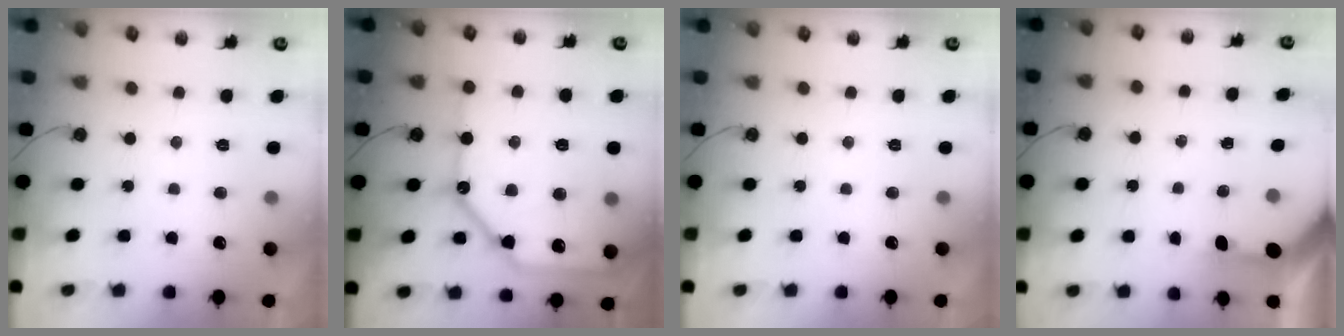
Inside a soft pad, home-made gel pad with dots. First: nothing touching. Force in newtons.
{"total": 24.1, "press": 23.9, "slide": 3.0}
{"total": 0.0}
{"total": 3.4, "press": 3.4, "slide": 0.4}